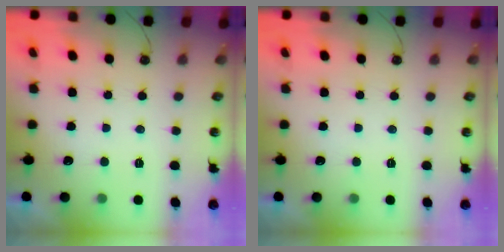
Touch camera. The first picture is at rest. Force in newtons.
{"total": 0.0}